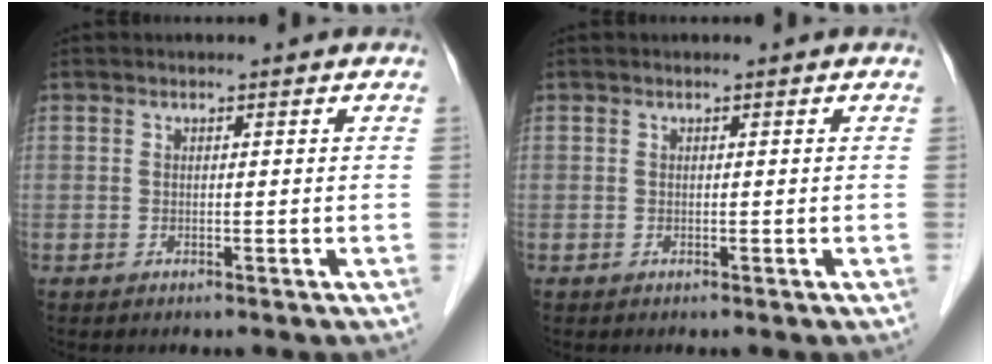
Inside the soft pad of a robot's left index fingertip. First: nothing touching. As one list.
[{"total": 0.0}]